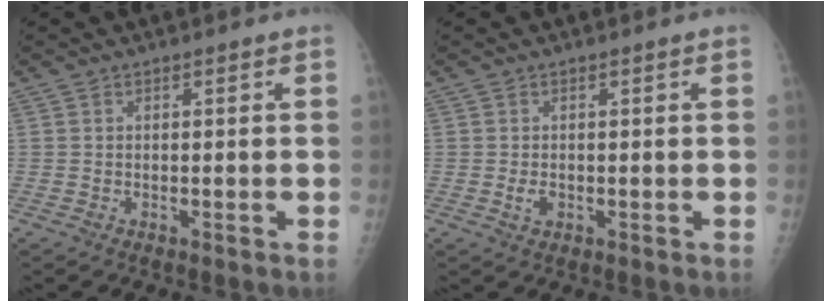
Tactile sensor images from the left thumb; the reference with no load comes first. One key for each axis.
{"total": 1.6, "fx": -0.2, "fy": 1.1, "fz": 1.2, "tx": -0.021, "ty": -0.001, "tz": -0.002}